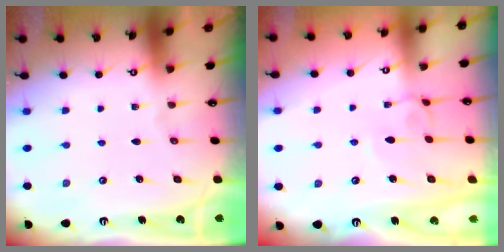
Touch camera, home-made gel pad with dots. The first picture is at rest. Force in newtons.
{"total": 2.5, "press": 2.5, "slide": 0.3}